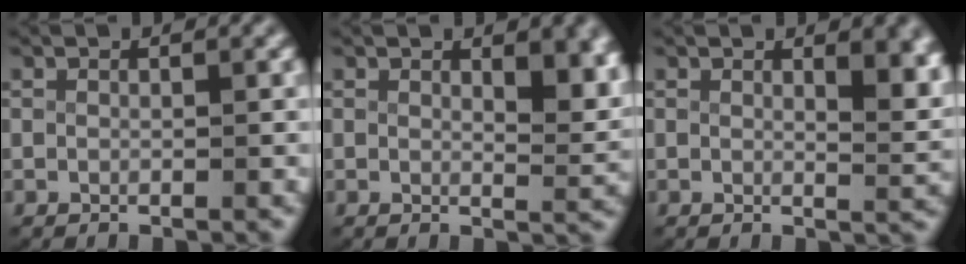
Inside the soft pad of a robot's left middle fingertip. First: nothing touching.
{"total": 3.2, "force": [1.7, 1.1, 2.5], "torque": [-0.027, -0.022, 0.031]}
{"total": 3.2, "force": [1.7, 0.9, 2.6], "torque": [-0.024, -0.018, 0.029]}